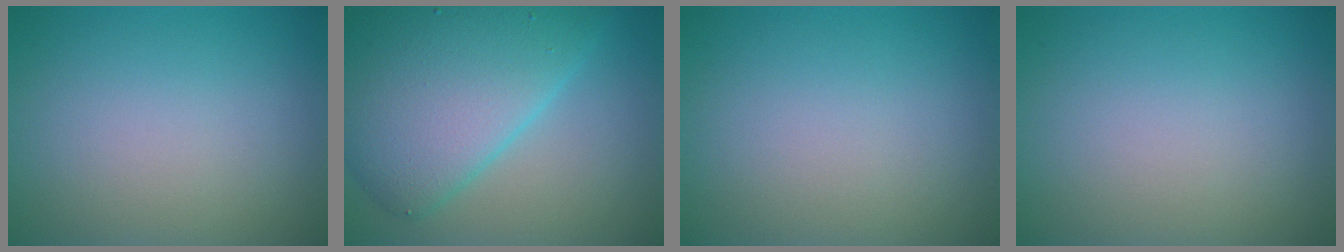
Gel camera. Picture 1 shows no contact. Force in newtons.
{"total": 9.8, "press": 9.8, "slide": 0.3}
{"total": 0.0}
{"total": 0.0}